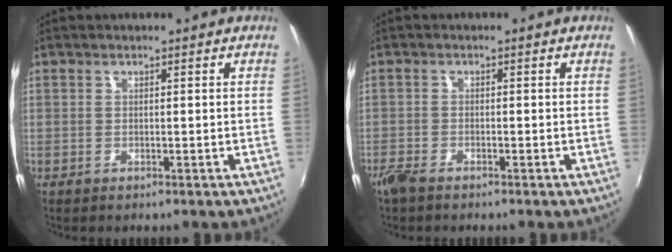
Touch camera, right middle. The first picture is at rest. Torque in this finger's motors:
{"motor_torque": [0.08, -0.08, 0.03, 0.03]}